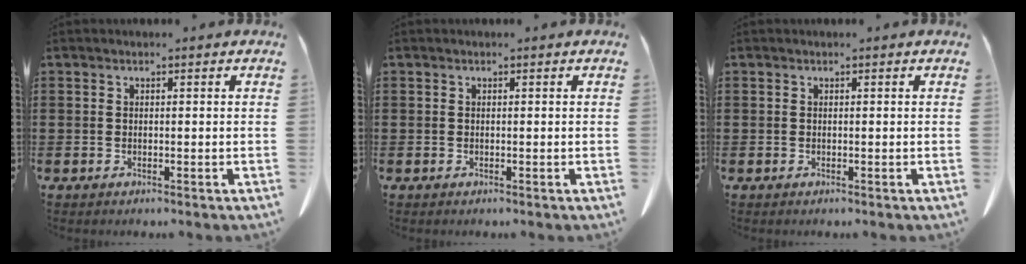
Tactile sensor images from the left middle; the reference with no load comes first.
{"total": 0.0}
{"total": 0.0}